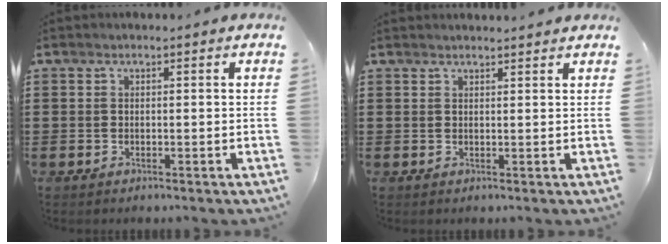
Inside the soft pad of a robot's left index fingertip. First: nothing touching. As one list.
[{"total": 1.1, "force": [1.1, -0.1, 0.1], "torque": [-0.005, -0.002, 0.022]}]